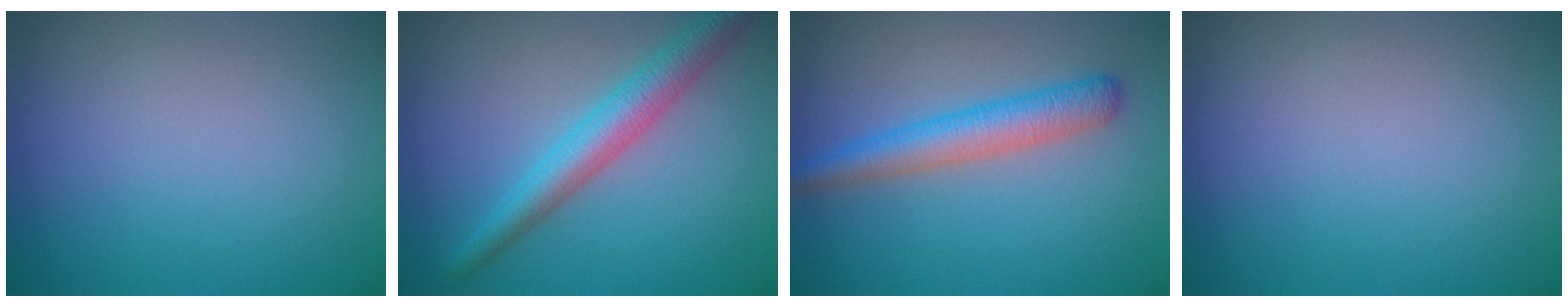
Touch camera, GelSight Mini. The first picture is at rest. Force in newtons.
{"total": 4.2, "press": 4.2, "slide": 0.1}
{"total": 3.7, "press": 3.7, "slide": 0.1}
{"total": 0.0}